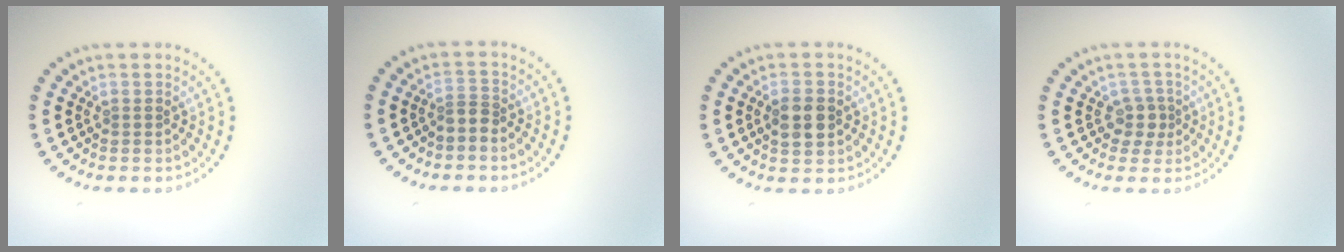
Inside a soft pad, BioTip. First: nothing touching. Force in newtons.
{"total": 1.3, "press": 0.9, "slide": 0.9}
{"total": 2.8, "press": 2.8, "slide": 0.3}
{"total": 1.9, "press": 1.5, "slide": 1.2}